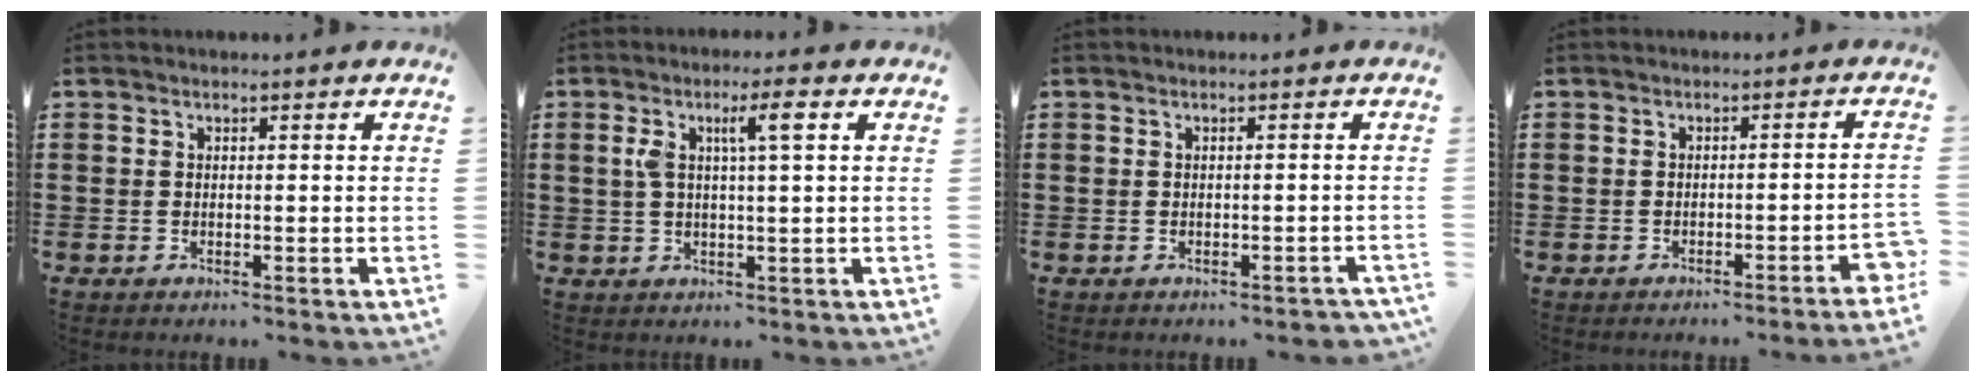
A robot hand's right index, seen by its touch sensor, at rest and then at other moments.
{"total": 5.5, "force": [1.7, 0.8, 5.1], "torque": [-0.095, 0.003, 0.022]}
{"total": 0.6, "force": [-0.5, 0.3, 0.2], "torque": [-0.006, -0.002, -0.010]}
{"total": 2.2, "force": [-1.5, -0.3, 1.5], "torque": [-0.024, -0.003, -0.029]}